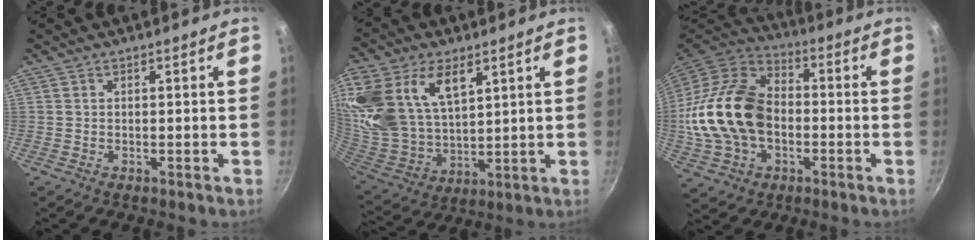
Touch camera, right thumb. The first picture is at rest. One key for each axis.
{"total": 23.8, "fx": 10.5, "fy": 14.8, "fz": 15.4, "tx": -0.326, "ty": -0.011, "tz": 0.212}
{"total": 21.6, "fx": -2.0, "fy": 15.0, "fz": 15.4, "tx": -0.281, "ty": 0.038, "tz": -0.038}